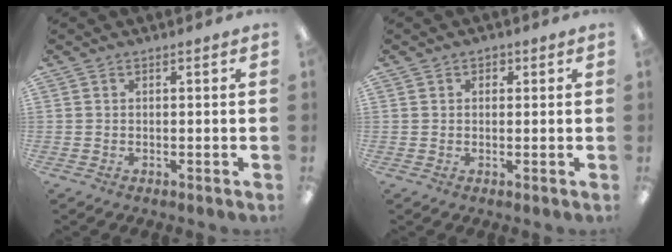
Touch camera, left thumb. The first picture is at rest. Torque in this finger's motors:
{"motor_torque": [-0.09, -0.01, -0.30, -0.13, 0.02]}